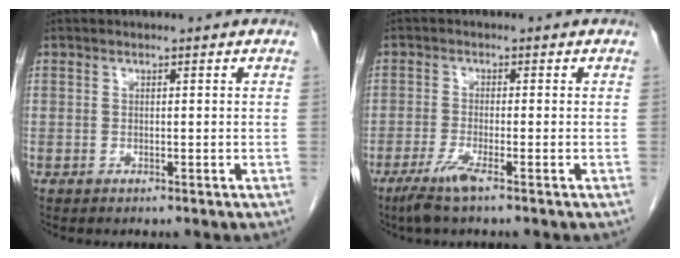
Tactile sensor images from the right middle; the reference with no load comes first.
{"total": 3.9, "force": [-2.5, -0.2, 2.9], "torque": [-0.065, -0.012, -0.055]}